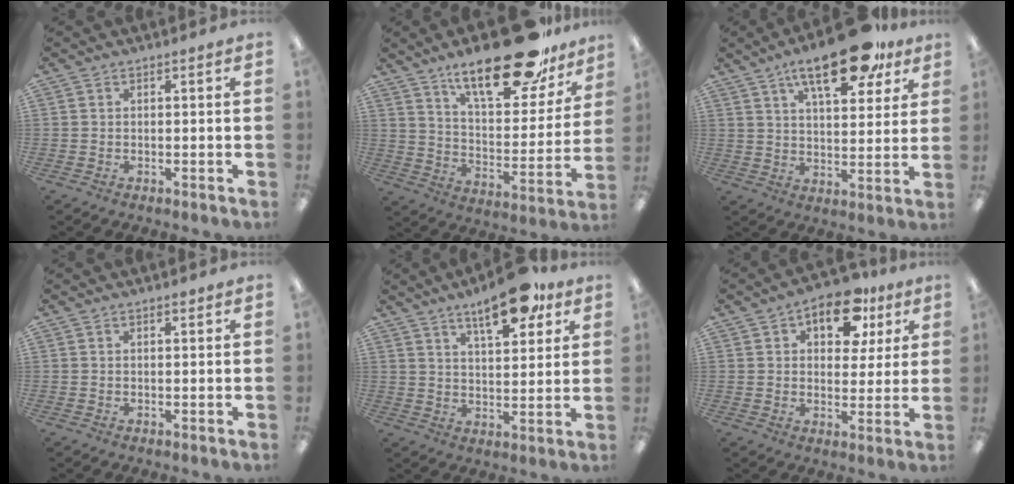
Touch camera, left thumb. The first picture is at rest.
{"total": 24.3, "force": [17.8, 8.6, 14.1], "torque": [-0.206, -0.108, 0.295]}
{"total": 18.4, "force": [11.3, 7.2, 12.6], "torque": [-0.185, -0.047, 0.180]}
{"total": 1.1, "force": [0.8, 0.3, 0.6], "torque": [-0.006, -0.003, 0.012]}
{"total": 14.6, "force": [9.3, 5.6, 9.9], "torque": [-0.135, -0.042, 0.150]}
{"total": 11.9, "force": [6.2, 6.8, 7.6], "torque": [-0.090, -0.018, 0.102]}